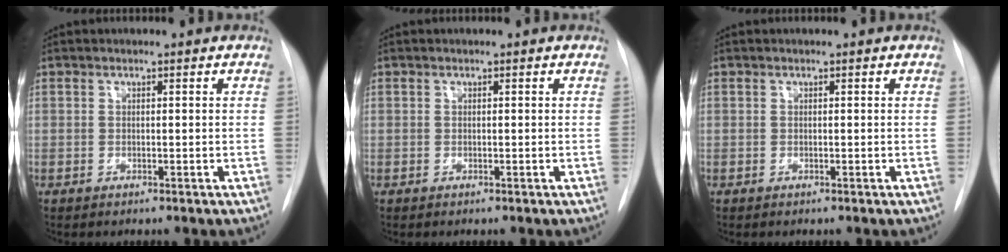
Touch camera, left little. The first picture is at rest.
{"total": 0.0}
{"total": 0.0}